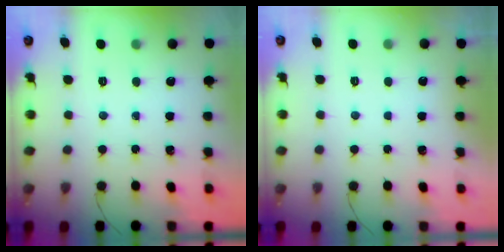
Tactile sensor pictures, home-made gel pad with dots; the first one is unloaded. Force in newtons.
{"total": 2.9, "press": 2.9, "slide": 0.1}